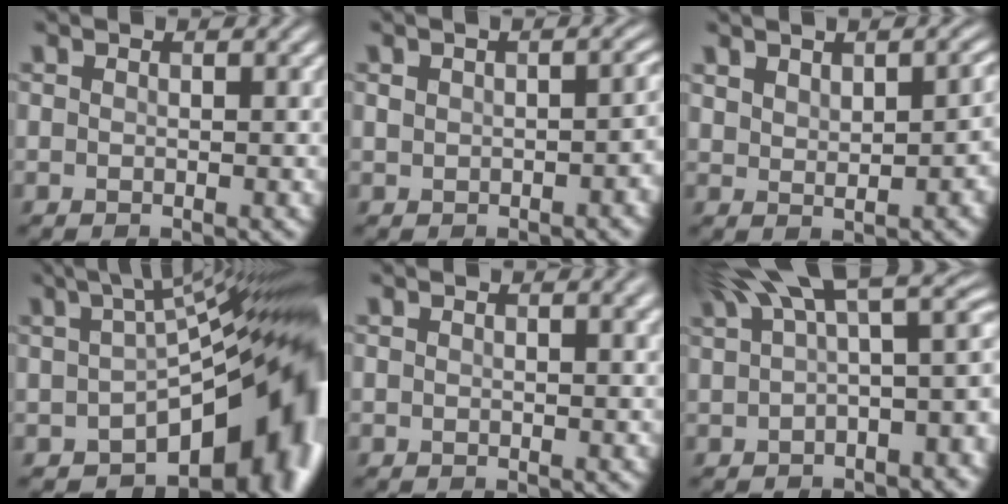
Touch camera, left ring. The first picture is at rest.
{"total": 3.6, "force": [-0.1, 2.2, 2.9], "torque": [-0.034, 0.005, 0.000]}
{"total": 4.3, "force": [1.8, 2.0, 3.3], "torque": [-0.049, 0.003, 0.036]}
{"total": 17.8, "force": [-4.4, 9.5, 14.4], "torque": [-0.146, -0.030, -0.039]}
{"total": 1.9, "force": [1.0, 0.6, 1.5], "torque": [-0.010, 0.006, 0.012]}
{"total": 10.3, "force": [3.8, 4.0, 8.7], "torque": [-0.110, 0.022, 0.062]}